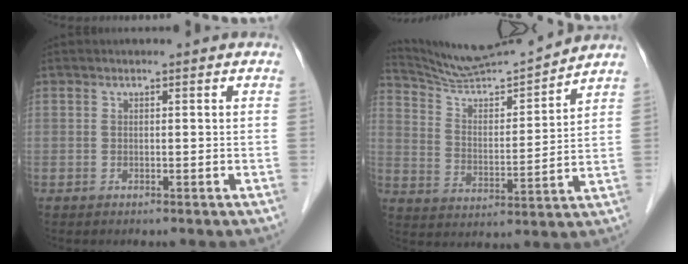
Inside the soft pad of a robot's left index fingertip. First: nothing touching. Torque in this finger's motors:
{"motor_torque": [0.08, -0.38, 0.03, 0.00]}